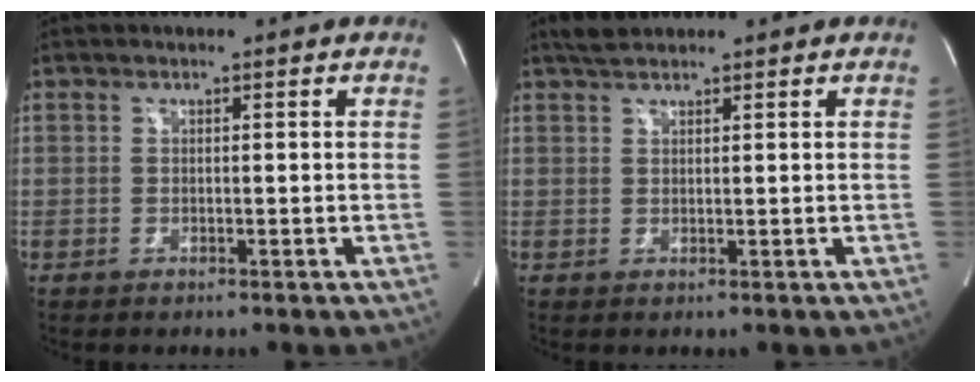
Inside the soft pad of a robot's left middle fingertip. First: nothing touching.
{"total": 2.4, "force": [2.2, 0.7, 0.8], "torque": [-0.023, 0.013, 0.042]}